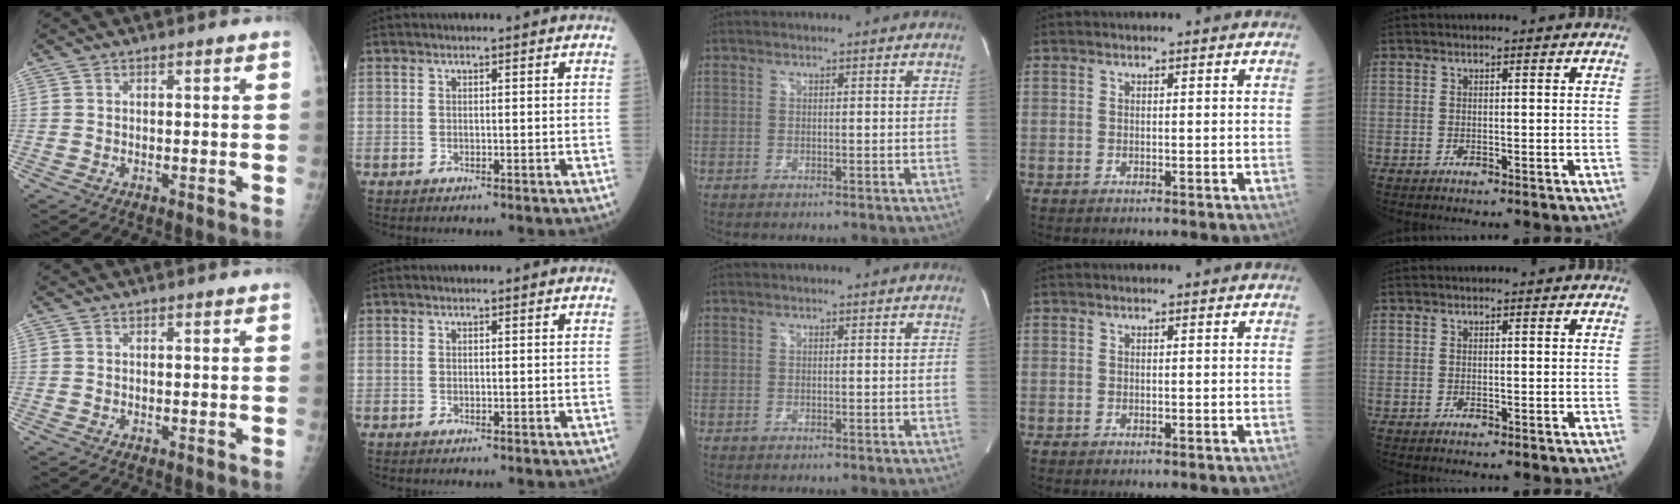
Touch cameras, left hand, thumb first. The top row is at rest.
{}